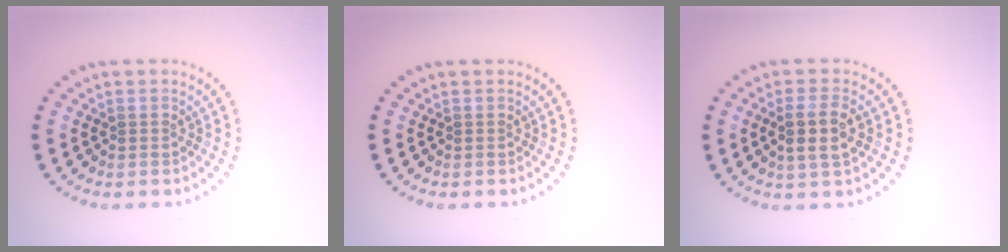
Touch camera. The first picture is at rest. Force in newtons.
{"total": 0.0}
{"total": 2.8, "press": 2.6, "slide": 0.9}